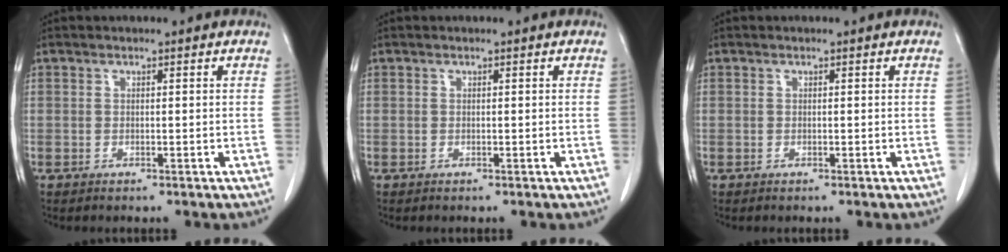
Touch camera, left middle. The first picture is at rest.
{"total": 0.0}
{"total": 0.0}